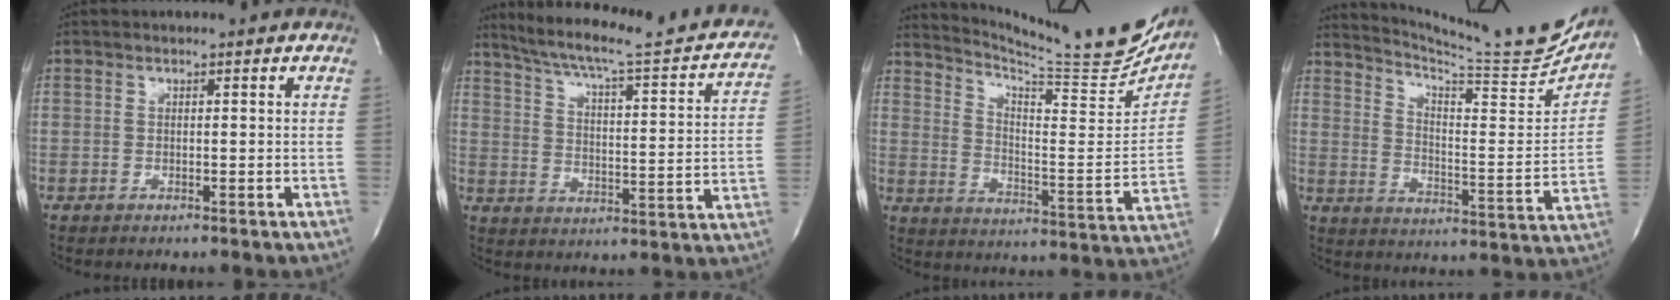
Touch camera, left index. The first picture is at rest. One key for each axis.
{"total": 24.5, "fx": 20.8, "fy": 2.9, "fz": 12.7, "tx": -0.188, "ty": -0.017, "tz": 0.266}
{"total": 21.1, "fx": 19.4, "fy": -0.2, "fz": 8.2, "tx": -0.136, "ty": -0.081, "tz": 0.267}
{"total": 19.9, "fx": 18.8, "fy": -0.9, "fz": 6.6, "tx": -0.115, "ty": -0.083, "tz": 0.258}